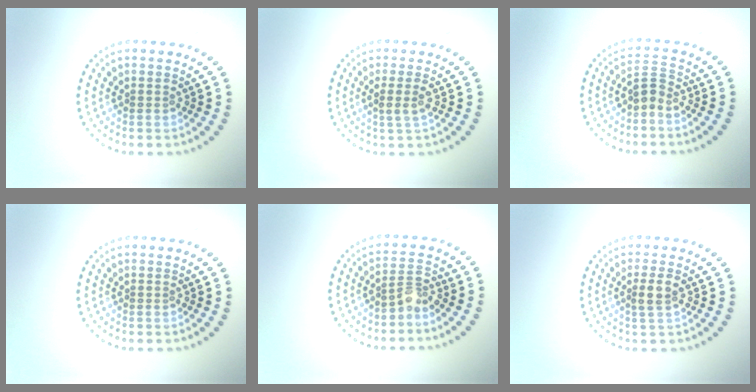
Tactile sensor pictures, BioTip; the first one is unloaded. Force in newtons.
{"total": 1.6, "press": 1.3, "slide": 1.0}
{"total": 1.9, "press": 1.4, "slide": 1.4}
{"total": 0.0}
{"total": 2.0, "press": 1.5, "slide": 1.4}
{"total": 1.8, "press": 1.5, "slide": 0.9}